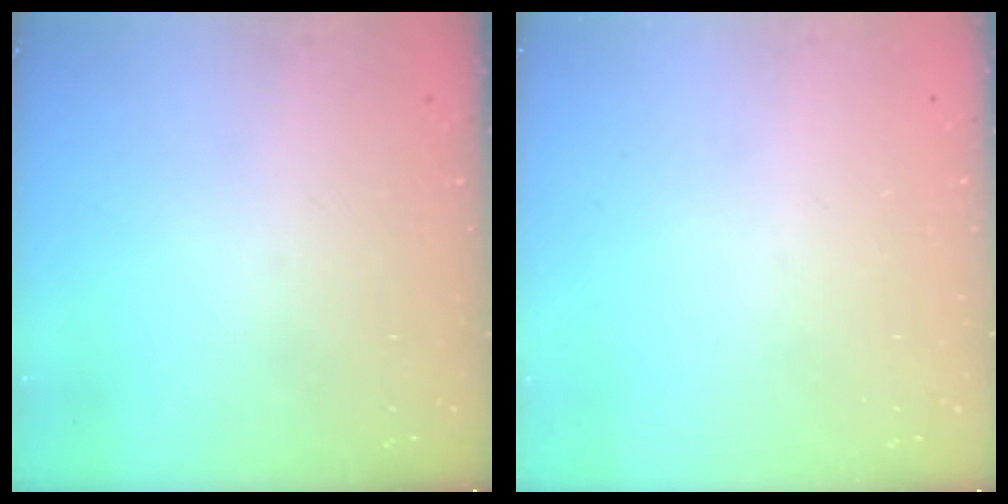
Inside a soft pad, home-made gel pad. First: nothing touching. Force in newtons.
{"total": 0.0}